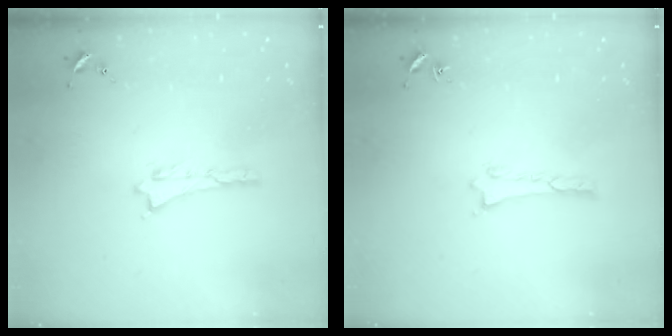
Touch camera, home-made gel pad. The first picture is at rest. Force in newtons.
{"total": 0.0}